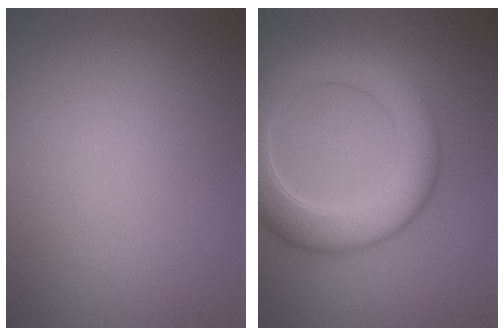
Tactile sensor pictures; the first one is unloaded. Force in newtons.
{"total": 7.2, "press": 7.1, "slide": 0.6}